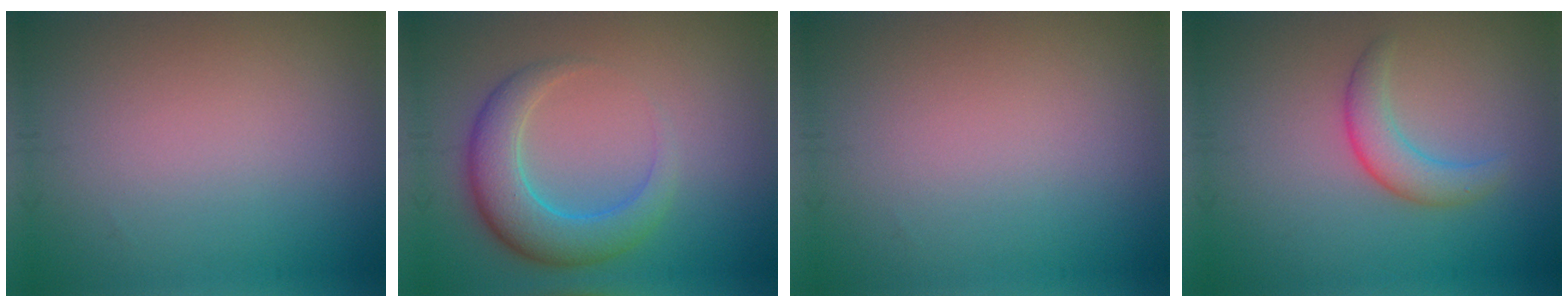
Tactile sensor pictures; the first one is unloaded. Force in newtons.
{"total": 5.0, "press": 5.0, "slide": 0.2}
{"total": 0.0}
{"total": 2.7, "press": 2.7, "slide": 0.1}